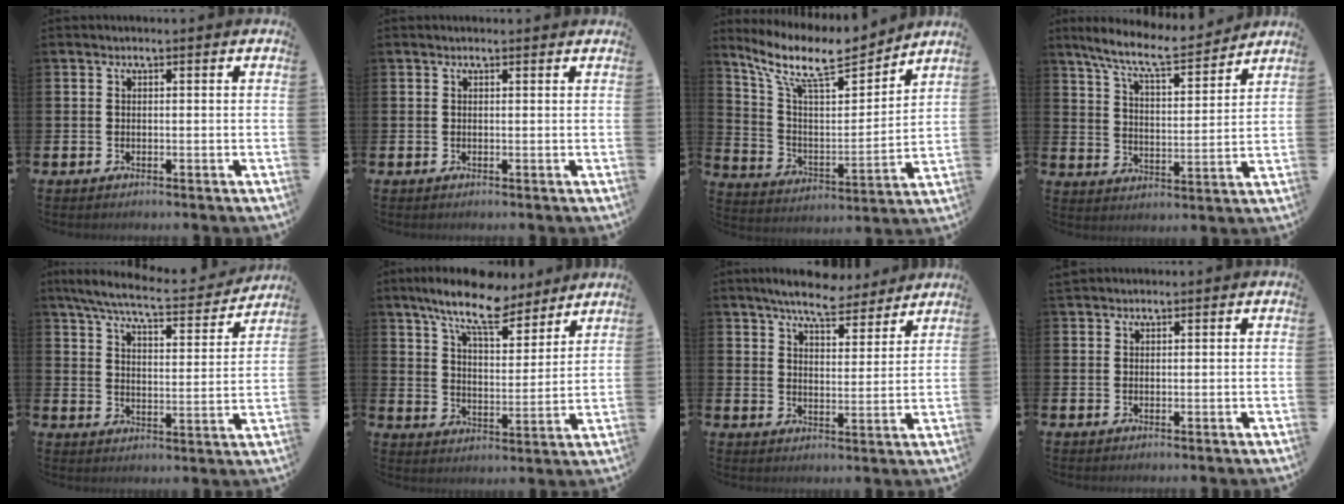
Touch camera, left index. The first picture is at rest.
{"total": 0.0}
{"total": 10.7, "force": [8.9, 2.9, 5.3], "torque": [-0.136, -0.052, 0.155]}
{"total": 8.4, "force": [7.5, 1.1, 3.5], "torque": [-0.100, -0.042, 0.132]}
{"total": 7.0, "force": [6.2, 0.8, 3.1], "torque": [-0.082, -0.043, 0.103]}
{"total": 10.9, "force": [9.3, 2.6, 5.0], "torque": [-0.112, -0.044, 0.164]}
{"total": 7.0, "force": [6.6, 1.3, 2.0], "torque": [-0.043, -0.038, 0.113]}
{"total": 1.1, "force": [1.0, 0.3, 0.0], "torque": [0.007, -0.001, 0.018]}